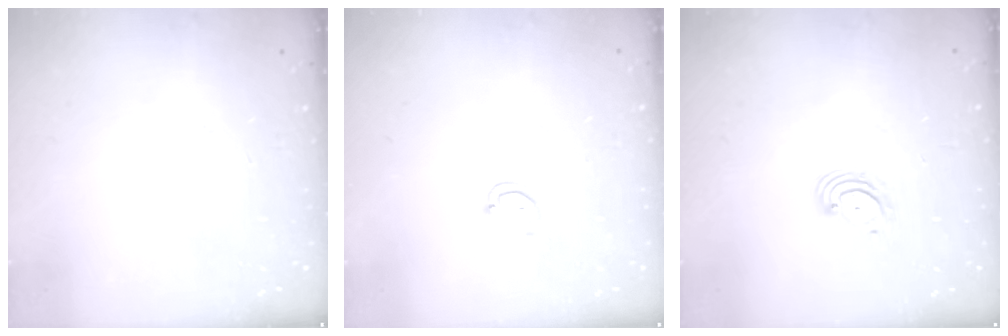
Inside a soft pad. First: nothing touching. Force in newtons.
{"total": 2.9, "press": 2.9, "slide": 0.2}
{"total": 3.2, "press": 3.1, "slide": 0.4}